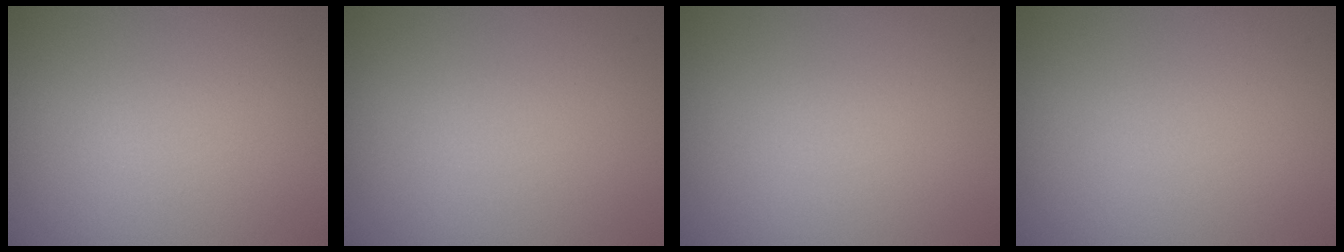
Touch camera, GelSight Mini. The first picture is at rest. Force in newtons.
{"total": 0.0}
{"total": 0.0}
{"total": 0.0}